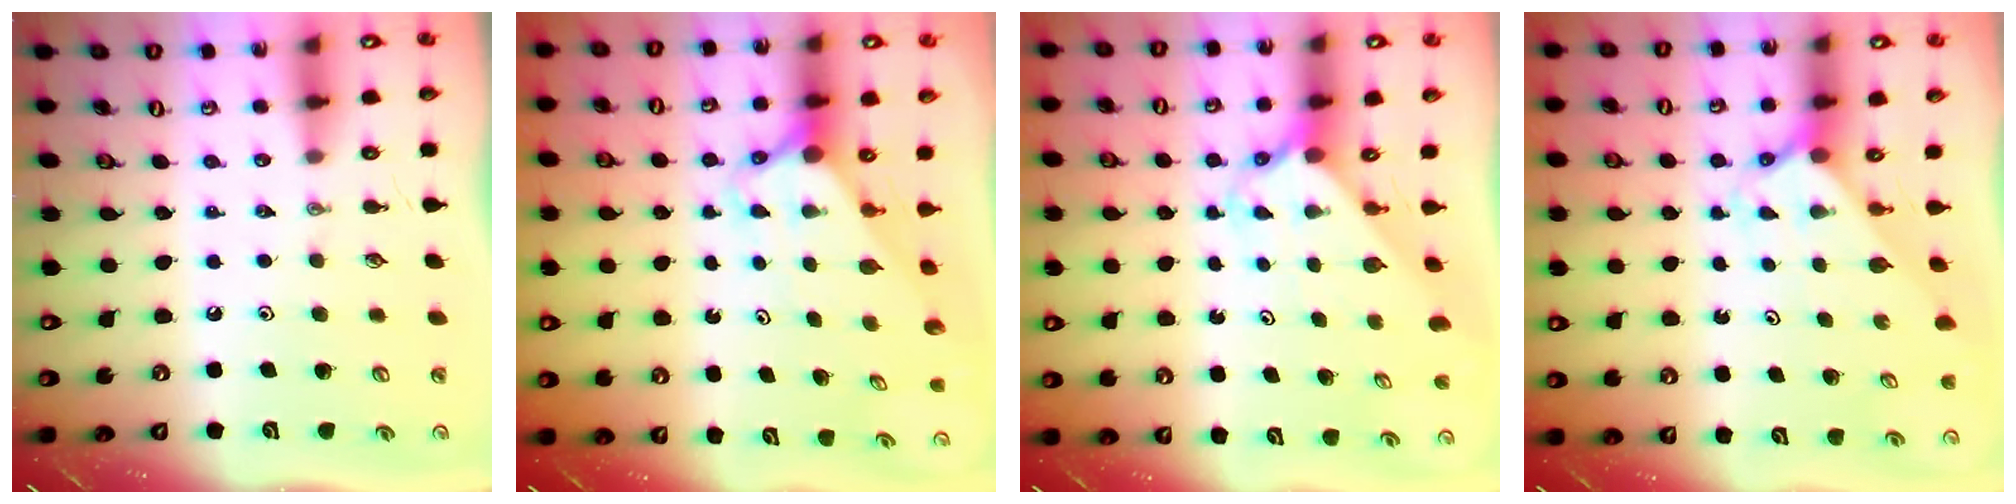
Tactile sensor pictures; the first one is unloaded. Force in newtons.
{"total": 2.8, "press": 2.8, "slide": 0.2}
{"total": 2.4, "press": 2.4, "slide": 0.2}
{"total": 2.0, "press": 2.0, "slide": 0.2}